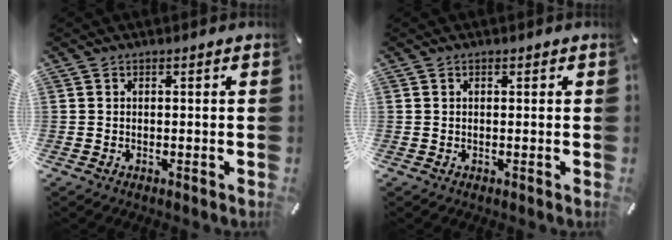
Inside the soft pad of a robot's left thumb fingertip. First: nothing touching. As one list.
[{"total": 0.6, "force": [0.2, 0.4, 0.3], "torque": [-0.006, 0.003, 0.003]}]